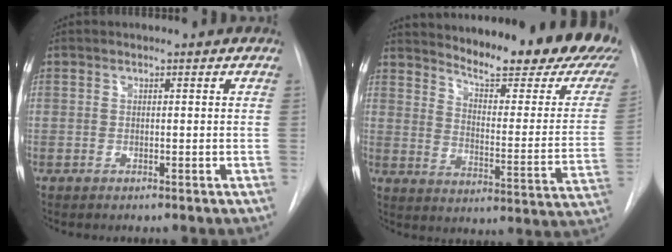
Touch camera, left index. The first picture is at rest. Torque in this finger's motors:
{"motor_torque": [0.57, -0.46, 0.32, 0.10]}